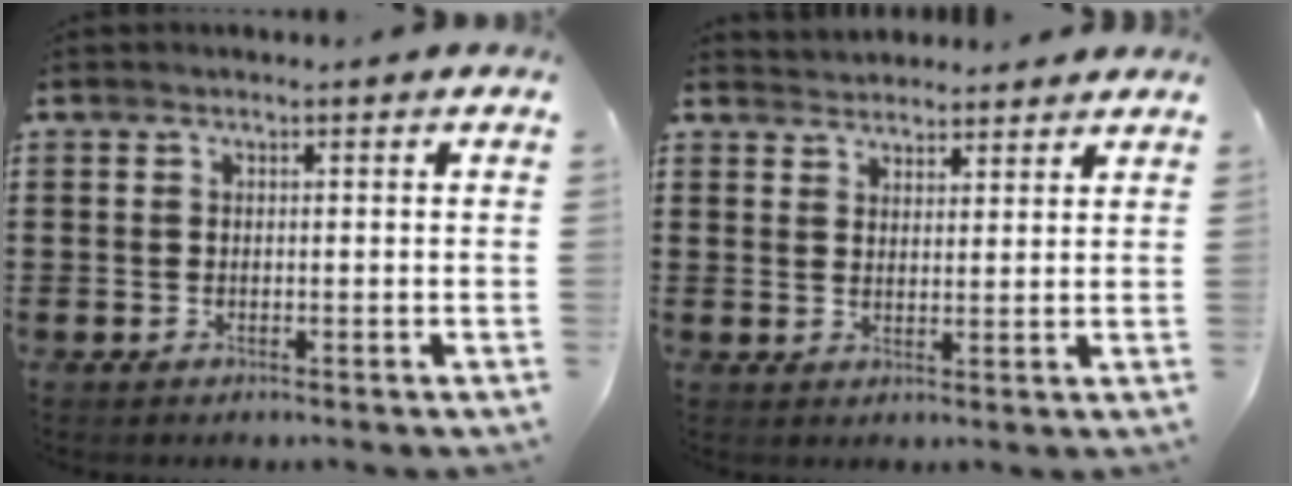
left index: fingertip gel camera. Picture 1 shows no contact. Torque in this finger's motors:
{"motor_torque": [1.07, 1.06, -0.02, 0.01]}